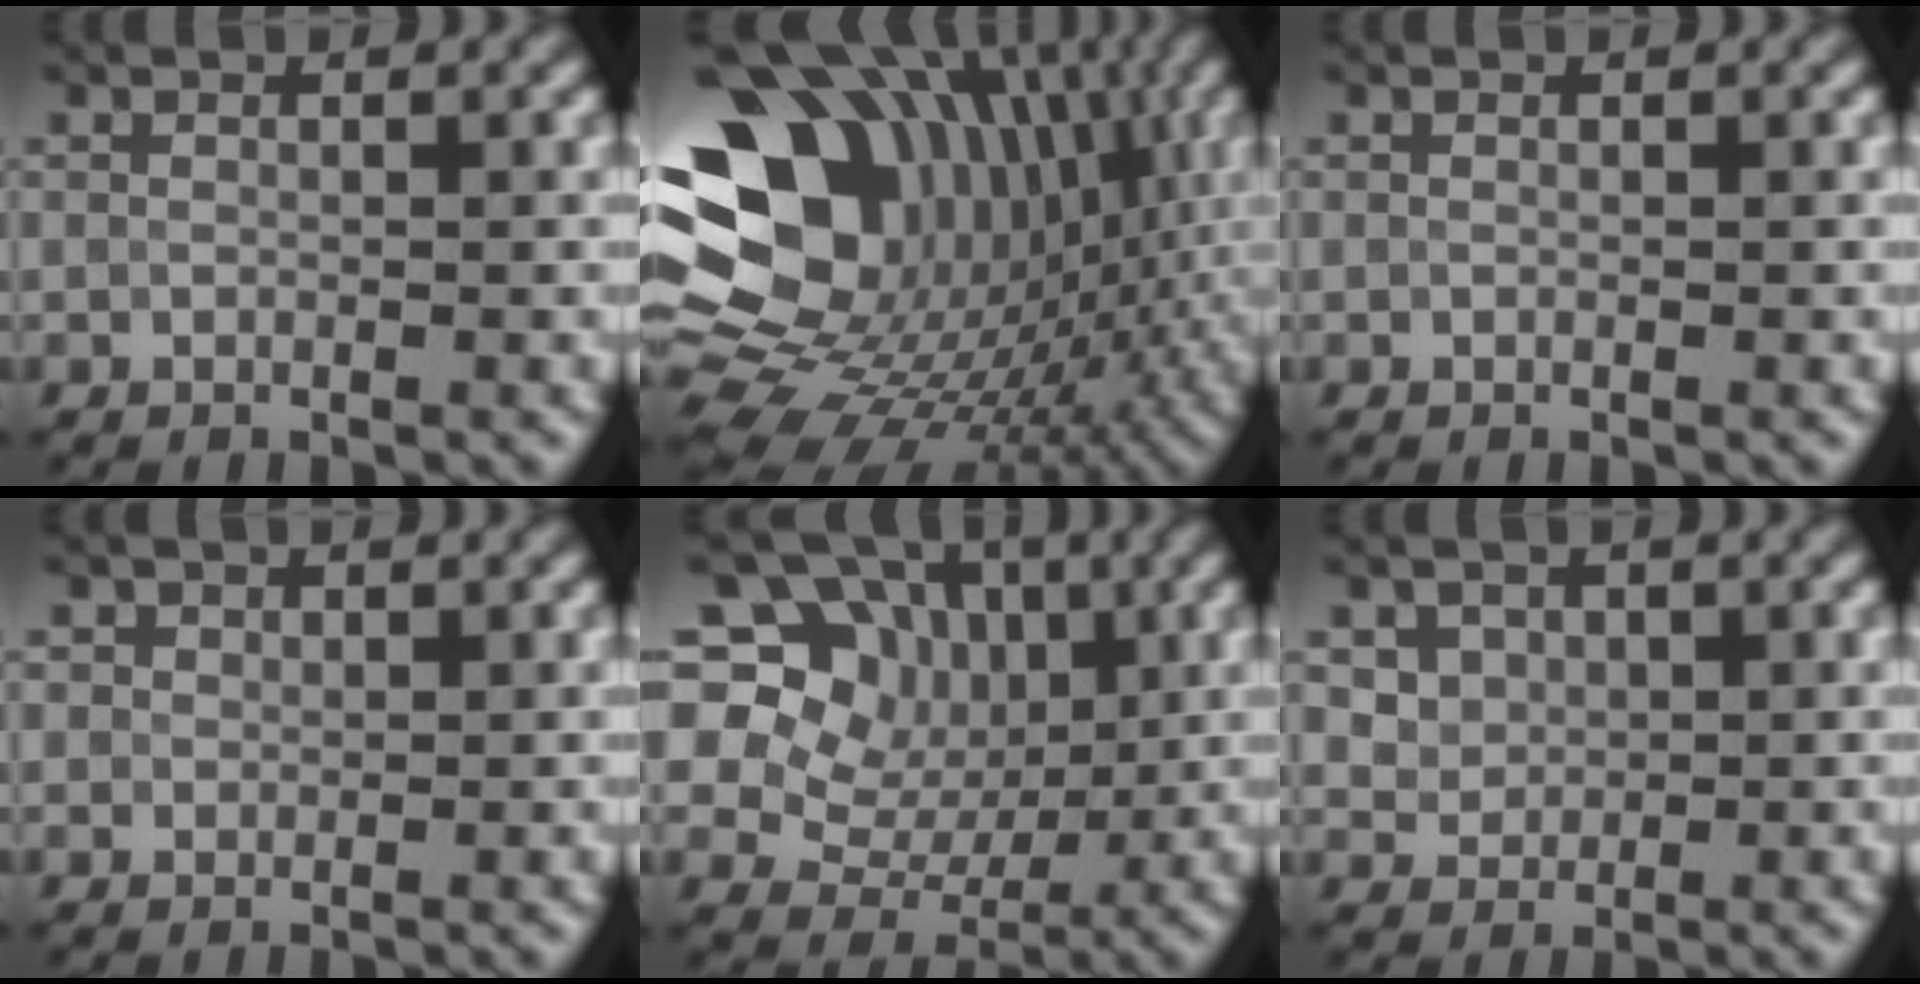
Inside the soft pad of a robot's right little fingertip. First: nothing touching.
{"total": 17.3, "force": [2.5, 13.3, 10.8], "torque": [-0.179, 0.005, 0.064]}
{"total": 0.0}
{"total": 1.0, "force": [0.4, 0.9, -0.2], "torque": [0.025, -0.003, -0.001]}
{"total": 12.2, "force": [4.6, 9.9, 5.5], "torque": [-0.113, 0.042, 0.054]}
{"total": 2.4, "force": [0.9, 2.1, 0.6], "torque": [0.007, 0.002, 0.015]}